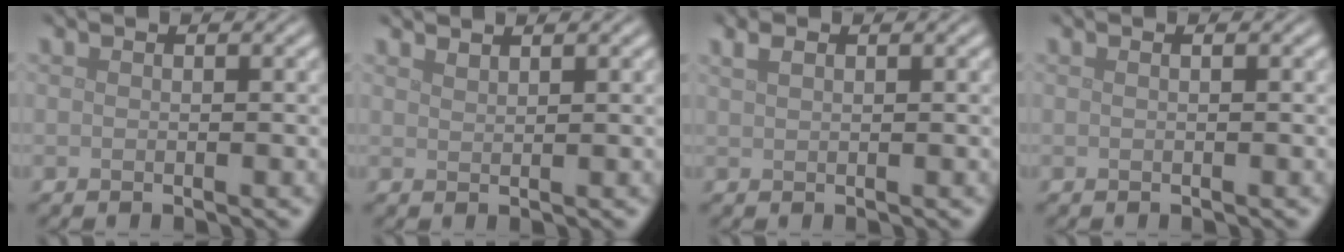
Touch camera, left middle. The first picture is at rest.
{"total": 0.9, "force": [0.9, 0.1, 0.3], "torque": [0.000, 0.000, 0.016]}
{"total": 1.2, "force": [0.8, 0.5, 0.7], "torque": [-0.017, 0.003, 0.018]}
{"total": 0.6, "force": [0.1, 0.3, 0.5], "torque": [-0.006, 0.002, -0.003]}